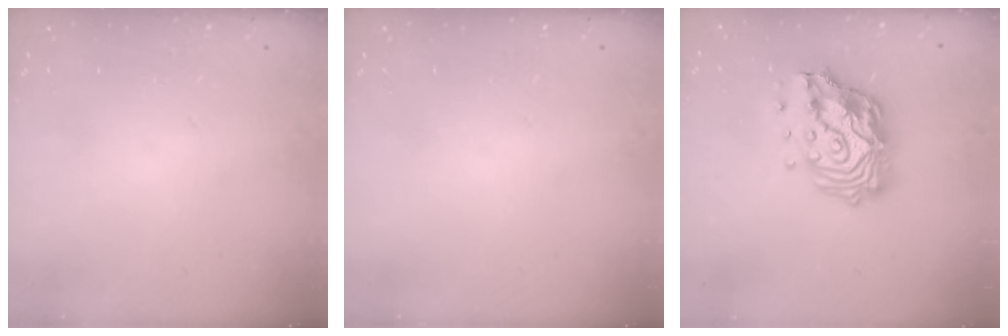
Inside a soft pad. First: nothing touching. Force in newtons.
{"total": 0.0}
{"total": 16.3, "press": 16.2, "slide": 1.6}